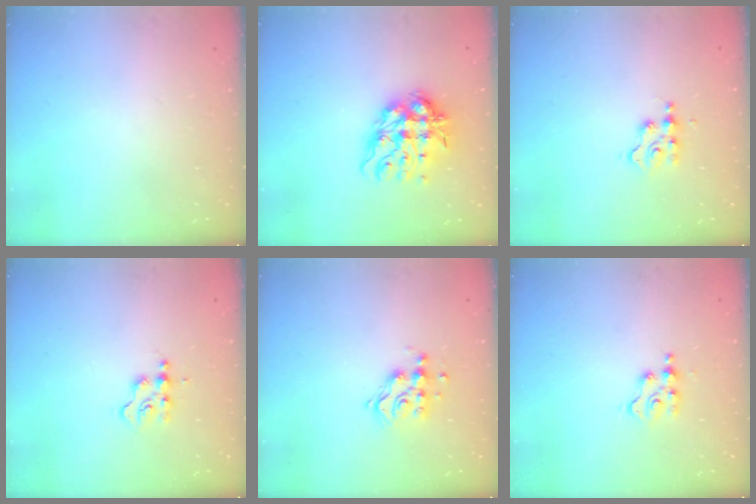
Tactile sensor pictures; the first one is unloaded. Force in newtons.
{"total": 13.1, "press": 13.0, "slide": 1.5}
{"total": 2.8, "press": 2.8, "slide": 0.3}
{"total": 2.9, "press": 2.9, "slide": 0.4}
{"total": 9.8, "press": 9.8, "slide": 0.7}
{"total": 3.9, "press": 3.9, "slide": 0.6}